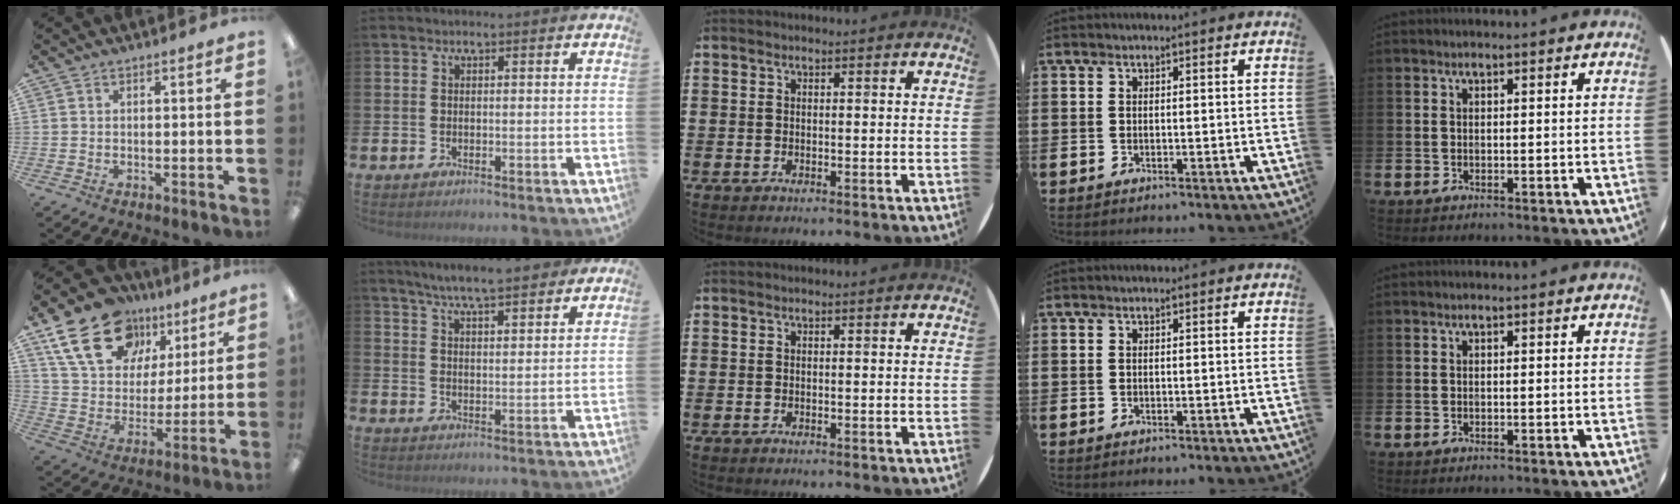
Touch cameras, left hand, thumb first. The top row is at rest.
{"thumb": {"total": 20.5, "force": [11.6, 13.7, 9.9], "torque": [-0.171, -0.045, 0.215]}, "index": {"total": 6.1, "force": [5.9, 0.3, 1.7], "torque": [-0.047, -0.028, 0.104]}}